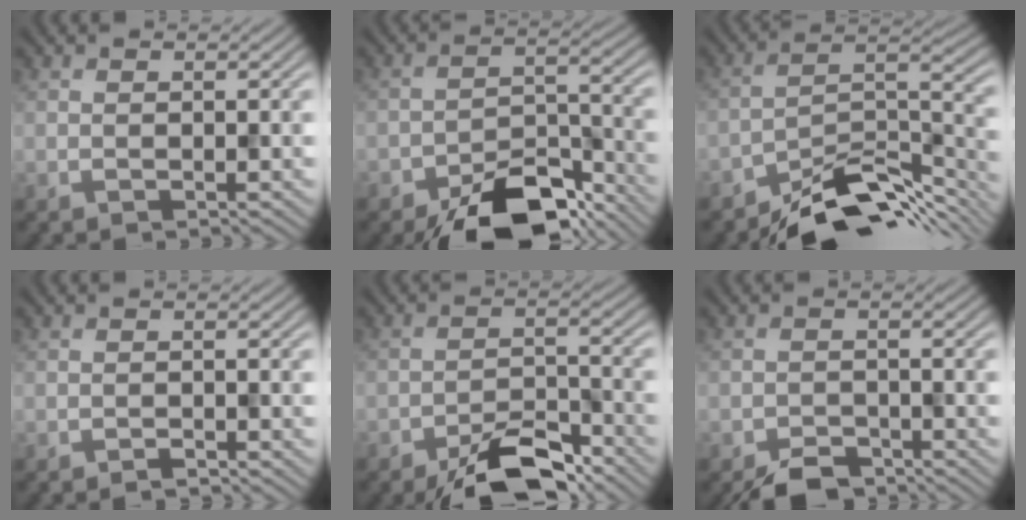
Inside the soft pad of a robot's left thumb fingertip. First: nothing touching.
{"total": 10.8, "force": [-8.0, 4.4, 5.8], "torque": [-0.079, -0.003, -0.137]}
{"total": 11.1, "force": [-8.6, 3.6, 6.0], "torque": [-0.084, -0.002, -0.157]}
{"total": 0.8, "force": [-0.7, 0.1, 0.3], "torque": [-0.005, 0.002, -0.013]}
{"total": 7.5, "force": [-5.6, 2.5, 4.3], "torque": [-0.067, 0.004, -0.102]}
{"total": 4.1, "force": [-3.4, 1.6, 1.5], "torque": [-0.026, -0.004, -0.064]}